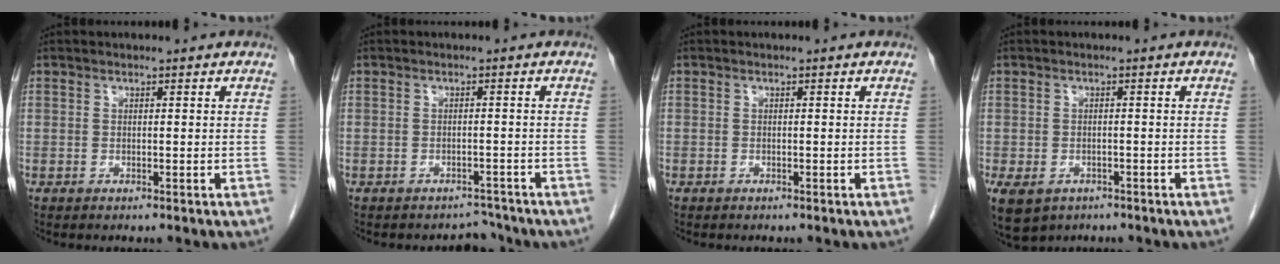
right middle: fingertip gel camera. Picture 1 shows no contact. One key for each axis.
{"total": 2.5, "fx": -2.2, "fy": 0.8, "fz": -0.6, "tx": 0.011, "ty": 0.001, "tz": -0.030}
{"total": 0.0}
{"total": 9.9, "fx": -5.5, "fy": 7.0, "fz": 4.2, "tx": -0.117, "ty": -0.009, "tz": -0.074}